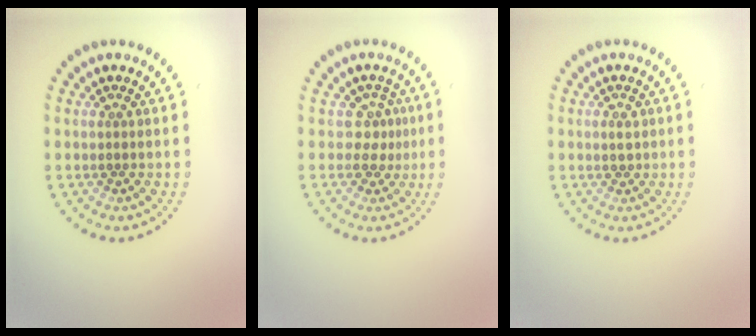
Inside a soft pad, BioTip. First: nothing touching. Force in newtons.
{"total": 2.2, "press": 1.4, "slide": 1.6}
{"total": 1.2, "press": 1.0, "slide": 0.6}